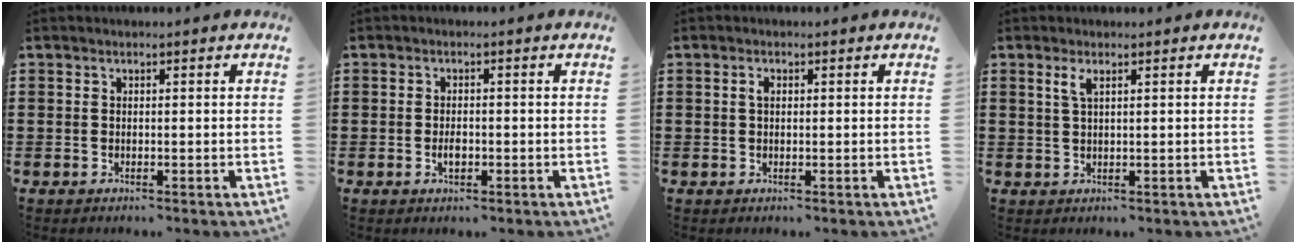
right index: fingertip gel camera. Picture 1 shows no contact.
{"total": 1.9, "force": [-0.6, 1.0, 1.5], "torque": [-0.029, 0.000, -0.010]}
{"total": 1.2, "force": [0.3, 0.7, 1.0], "torque": [-0.021, 0.005, 0.004]}
{"total": 1.9, "force": [0.9, 0.5, 1.6], "torque": [-0.035, 0.004, 0.015]}